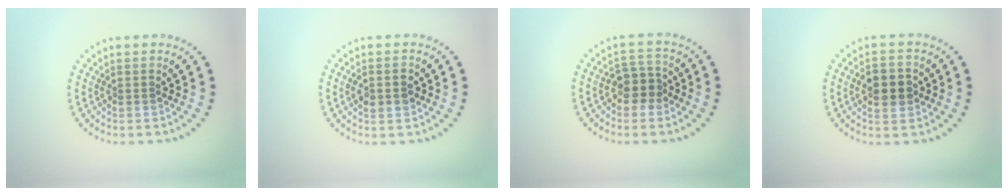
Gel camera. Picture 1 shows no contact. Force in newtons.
{"total": 2.0, "press": 2.0, "slide": 0.1}
{"total": 2.6, "press": 2.4, "slide": 1.1}
{"total": 3.8, "press": 3.8, "slide": 0.1}